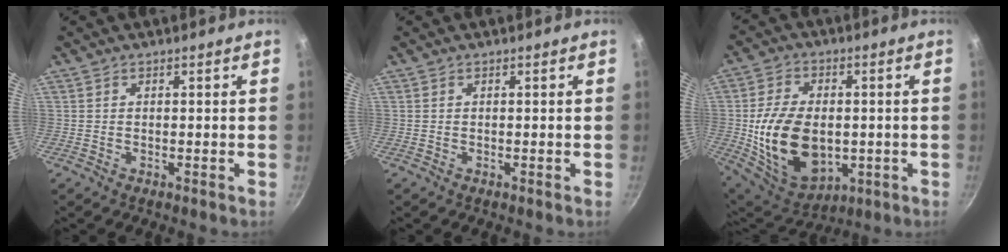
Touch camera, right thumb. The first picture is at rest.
{"total": 0.0}
{"total": 18.0, "force": [-1.4, 11.8, 13.6], "torque": [-0.231, -0.006, -0.004]}